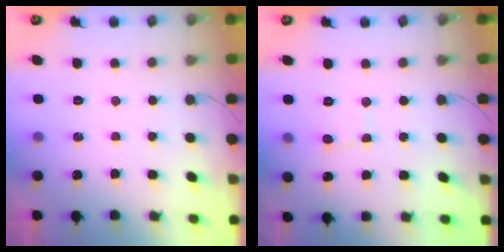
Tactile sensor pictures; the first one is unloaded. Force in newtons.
{"total": 3.6, "press": 3.5, "slide": 0.4}